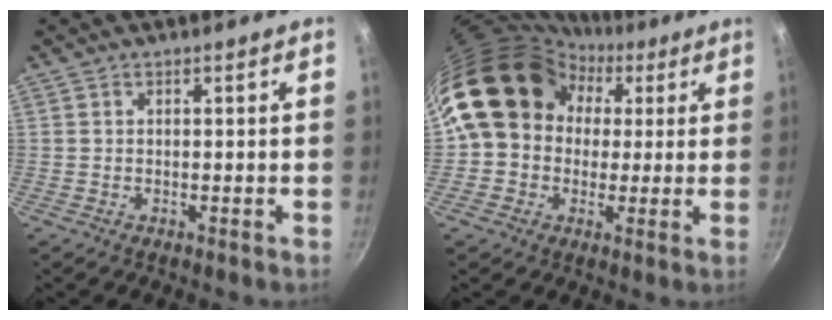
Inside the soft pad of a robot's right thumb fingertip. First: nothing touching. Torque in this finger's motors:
{"motor_torque": [2.44, 2.56, 1.38, -0.88, 0.68]}